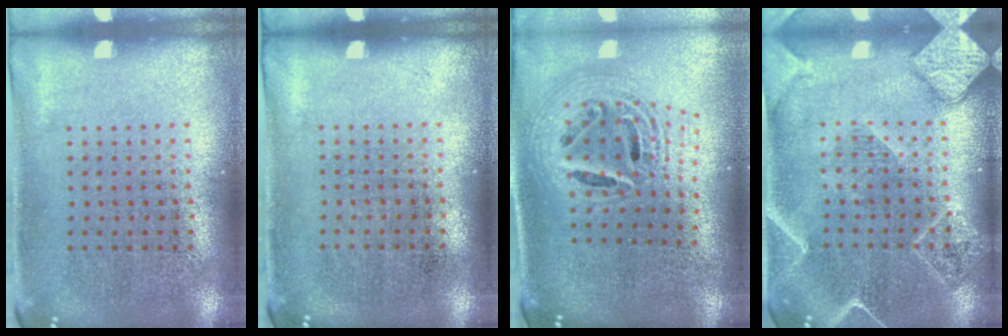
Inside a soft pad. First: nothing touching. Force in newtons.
{"total": 0.0}
{"total": 2.3, "press": 1.8, "slide": 1.5}
{"total": 2.1, "press": 2.1, "slide": 0.2}